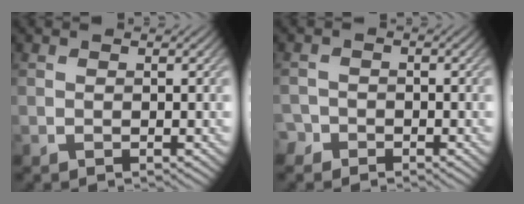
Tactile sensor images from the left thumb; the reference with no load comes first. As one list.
[{"total": 1.8, "force": [-1.3, 1.3, 0.0], "torque": [0.006, 0.002, -0.033]}]